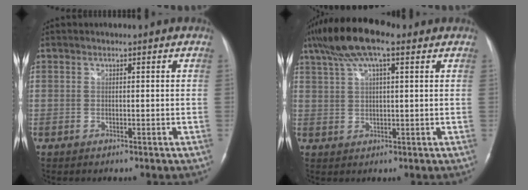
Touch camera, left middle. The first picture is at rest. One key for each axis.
{"total": 10.4, "fx": 6.6, "fy": 2.5, "fz": 7.7, "tx": -0.151, "ty": 0.034, "tz": 0.114}